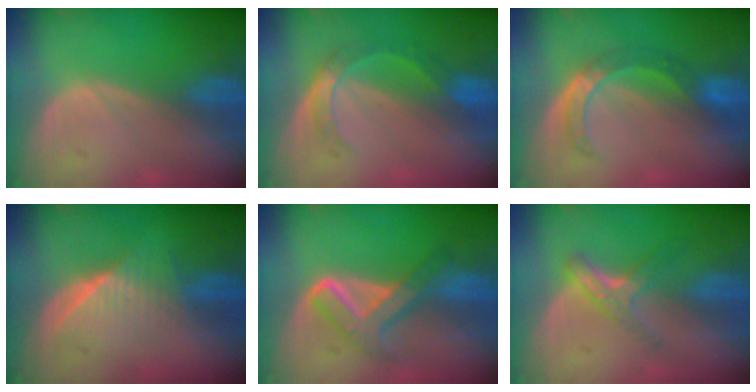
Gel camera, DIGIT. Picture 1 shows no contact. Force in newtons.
{"total": 5.4, "press": 4.8, "slide": 2.4}
{"total": 5.7, "press": 5.7, "slide": 0.2}
{"total": 6.4, "press": 5.9, "slide": 2.3}
{"total": 6.4, "press": 6.4, "slide": 0.4}
{"total": 5.4, "press": 4.8, "slide": 2.6}